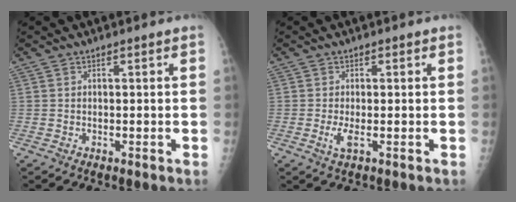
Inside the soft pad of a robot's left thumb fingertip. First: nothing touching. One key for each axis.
{"total": 2.5, "fx": -0.6, "fy": 0.7, "fz": 2.3, "tx": -0.055, "ty": -0.007, "tz": -0.015}